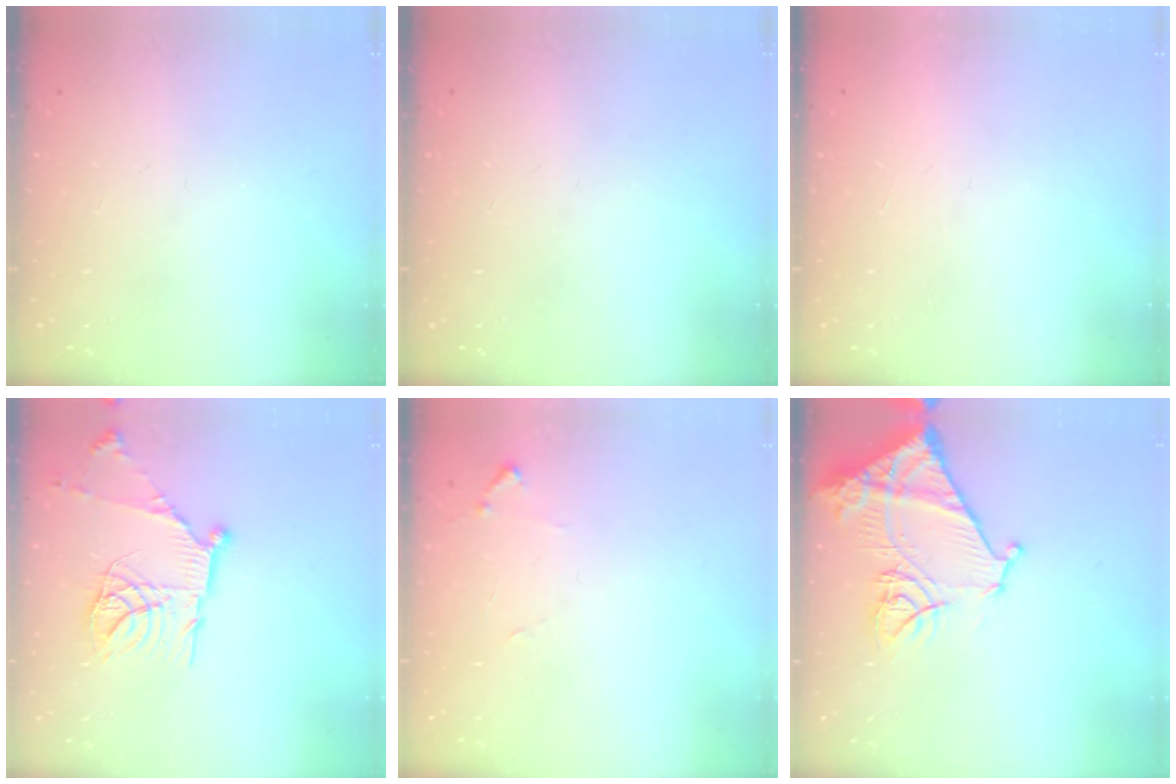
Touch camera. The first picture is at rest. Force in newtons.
{"total": 0.0}
{"total": 1.5, "press": 1.5, "slide": 0.1}
{"total": 17.9, "press": 17.8, "slide": 1.6}
{"total": 5.8, "press": 5.7, "slide": 0.4}
{"total": 17.3, "press": 17.3, "slide": 1.6}